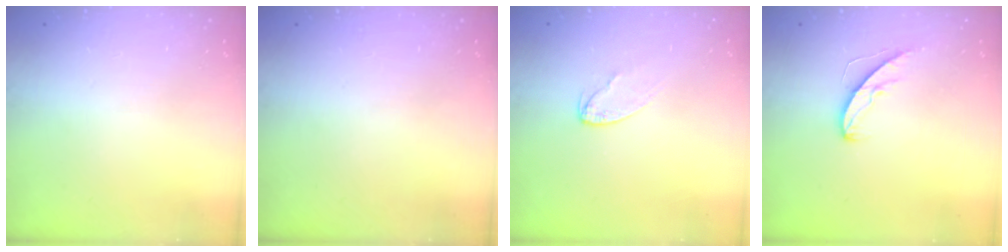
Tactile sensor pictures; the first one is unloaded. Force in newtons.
{"total": 0.0}
{"total": 4.4, "press": 4.4, "slide": 0.4}
{"total": 5.7, "press": 5.7, "slide": 0.5}